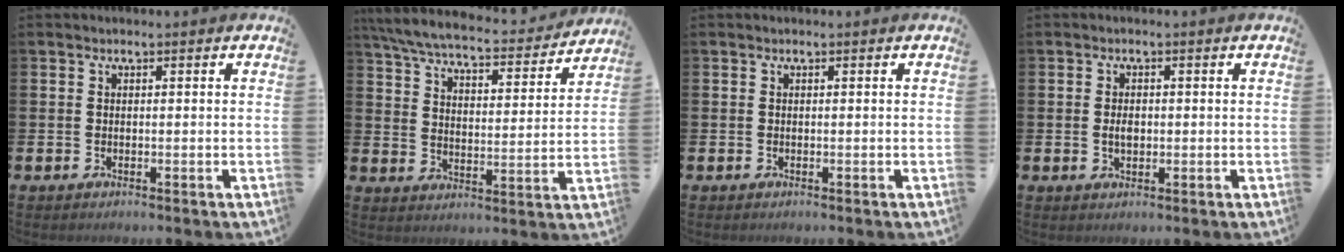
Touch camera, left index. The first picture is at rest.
{"total": 6.8, "force": [6.3, 0.9, 2.4], "torque": [-0.079, -0.045, 0.105]}
{"total": 0.0}
{"total": 1.9, "force": [0.0, 1.2, 1.5], "torque": [-0.022, 0.003, -0.004]}